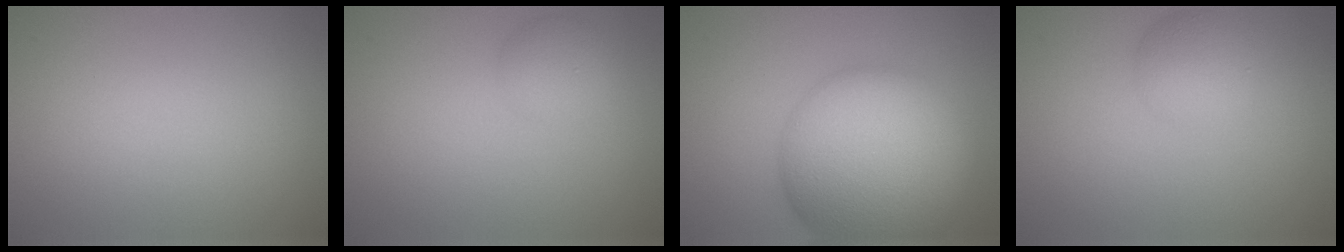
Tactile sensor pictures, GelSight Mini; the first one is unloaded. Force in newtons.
{"total": 1.8, "press": 1.8, "slide": 0.1}
{"total": 15.0, "press": 15.0, "slide": 0.7}
{"total": 2.8, "press": 2.8, "slide": 0.1}